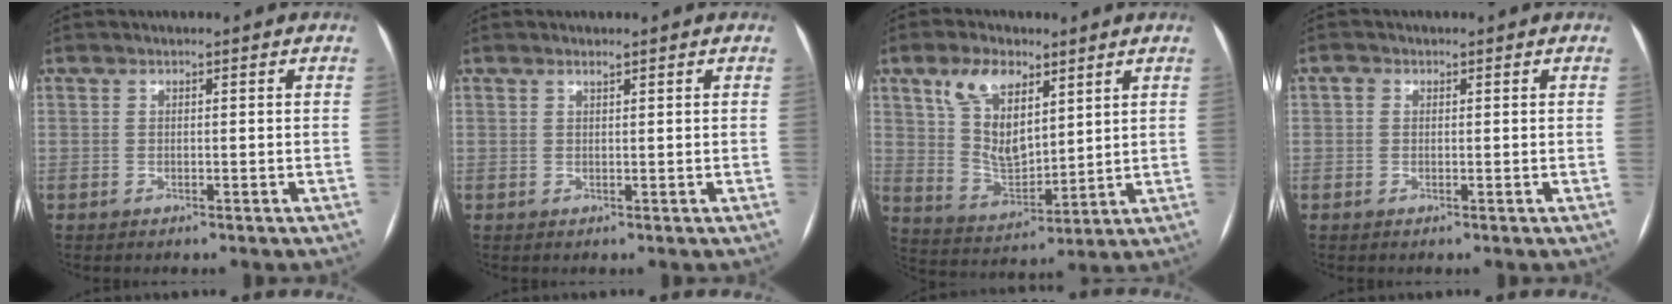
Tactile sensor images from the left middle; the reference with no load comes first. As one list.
[{"total": 0.6, "force": [0.5, 0.0, 0.3], "torque": [-0.010, 0.000, 0.011]}, {"total": 10.6, "force": [5.7, 5.1, 7.4], "torque": [-0.152, 0.007, 0.117]}, {"total": 0.9, "force": [0.2, 0.8, 0.4], "torque": [-0.009, 0.008, 0.002]}]